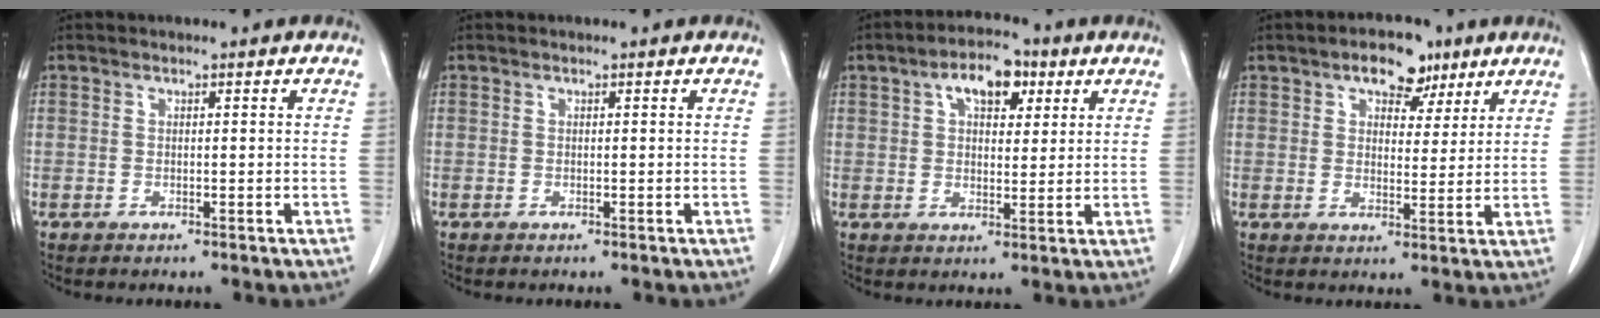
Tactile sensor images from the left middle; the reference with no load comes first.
{"total": 0.0}
{"total": 7.0, "force": [3.2, 3.5, 5.2], "torque": [-0.081, 0.019, 0.049]}
{"total": 6.5, "force": [4.0, 3.6, 3.7], "torque": [-0.047, 0.014, 0.059]}